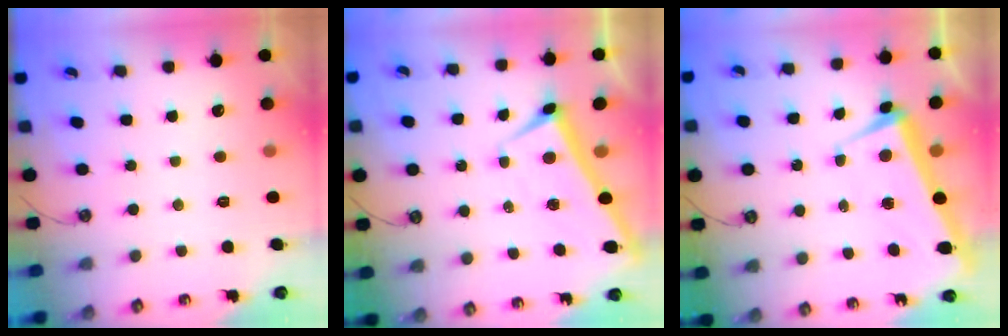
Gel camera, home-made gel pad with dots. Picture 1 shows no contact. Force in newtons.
{"total": 1.9, "press": 1.9, "slide": 0.2}
{"total": 2.1, "press": 1.8, "slide": 1.1}